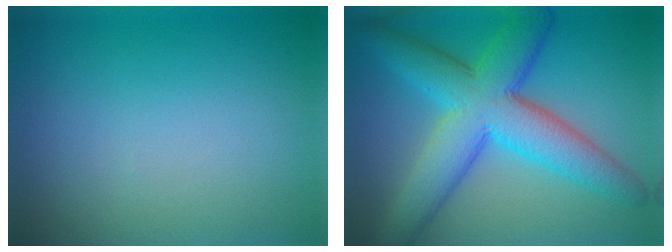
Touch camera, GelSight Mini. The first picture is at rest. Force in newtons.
{"total": 9.6, "press": 9.6, "slide": 0.4}